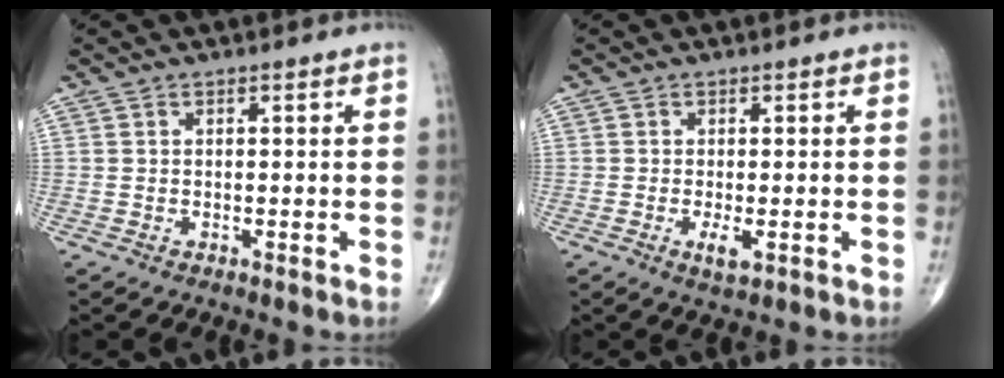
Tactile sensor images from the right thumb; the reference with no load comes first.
{"total": 2.6, "force": [-0.7, 0.8, 2.3], "torque": [-0.046, -0.008, -0.012]}